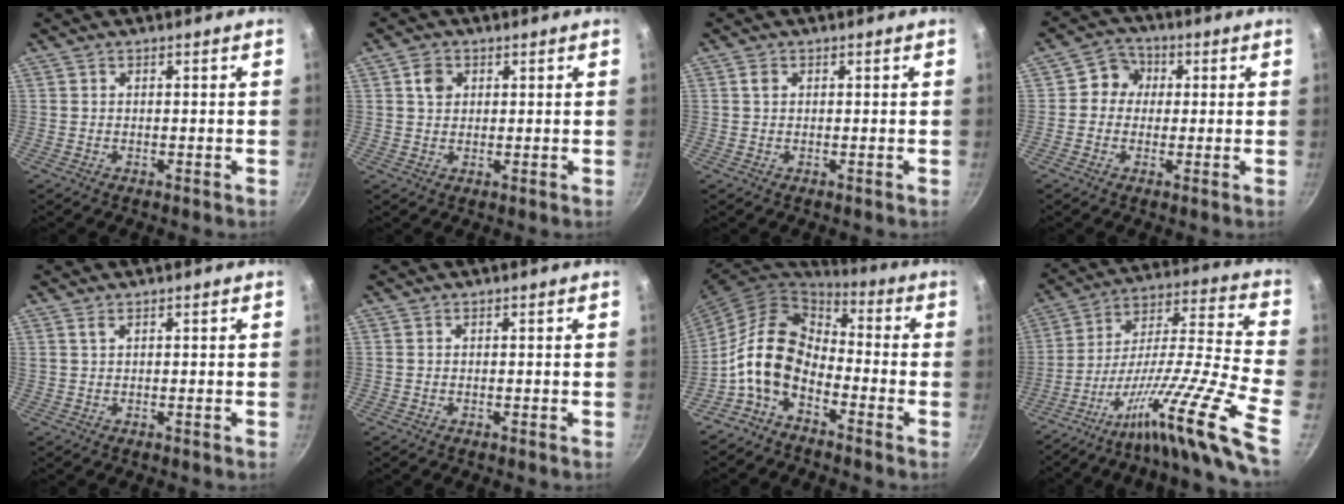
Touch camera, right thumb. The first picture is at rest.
{"total": 3.3, "force": [1.2, 2.6, 1.6], "torque": [-0.017, -0.001, 0.019]}
{"total": 1.1, "force": [0.3, 0.9, 0.6], "torque": [-0.010, 0.002, 0.005]}
{"total": 5.5, "force": [0.6, 5.1, 1.8], "torque": [0.011, 0.009, -0.004]}
{"total": 0.8, "force": [0.3, 0.1, 0.8], "torque": [-0.016, 0.002, 0.007]}
{"total": 0.0}
{"total": 13.4, "force": [-4.9, 8.6, 9.0], "torque": [-0.155, 0.060, -0.117]}
{"total": 29.1, "force": [-14.5, 4.8, 24.7], "torque": [-0.337, 0.068, -0.242]}